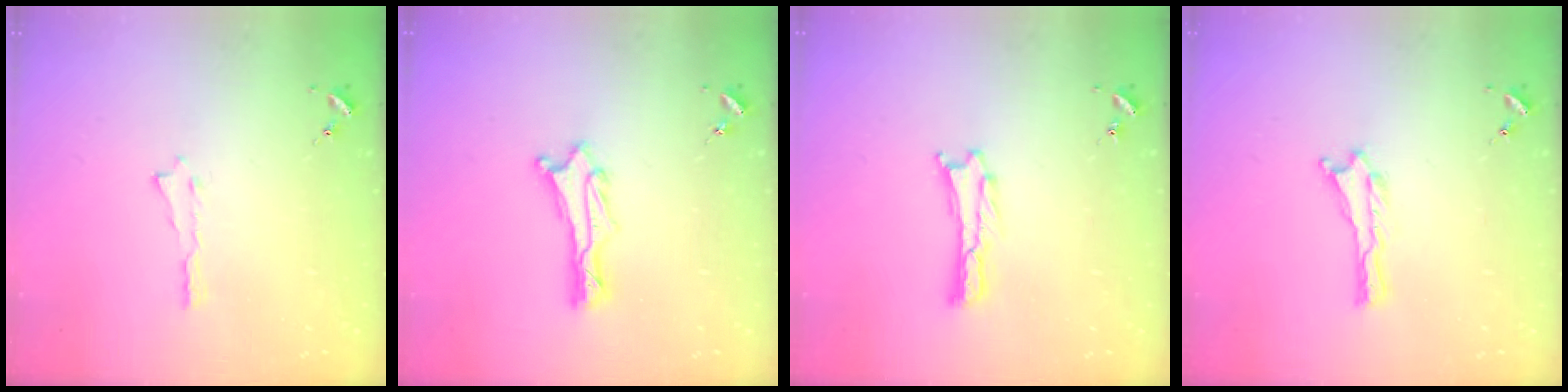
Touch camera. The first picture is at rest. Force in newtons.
{"total": 1.3, "press": 1.2, "slide": 0.1}
{"total": 0.0}
{"total": 0.0}